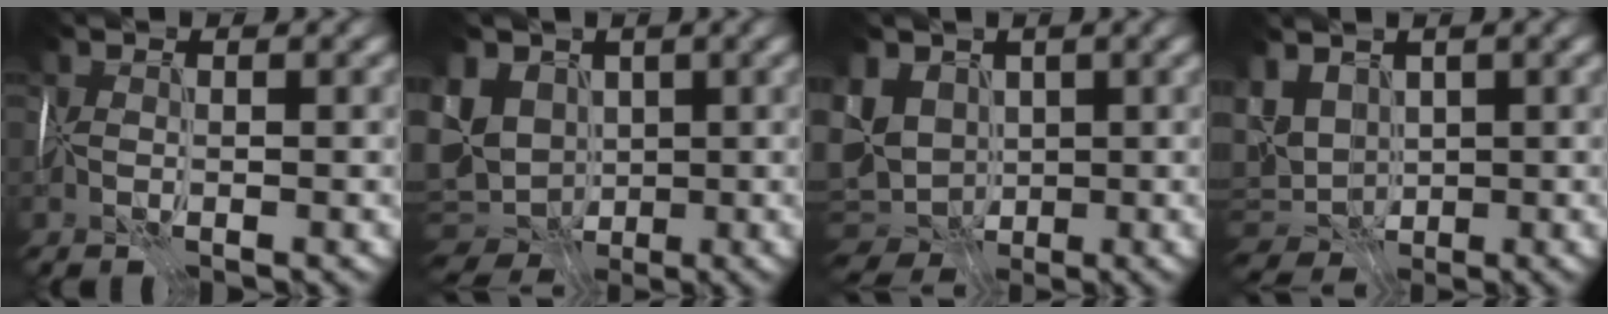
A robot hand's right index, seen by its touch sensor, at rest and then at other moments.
{"total": 9.5, "force": [-0.6, 7.6, 5.6], "torque": [-0.120, -0.001, -0.007]}
{"total": 8.4, "force": [-0.5, 6.5, 5.3], "torque": [-0.107, -0.008, -0.003]}
{"total": 7.3, "force": [1.0, 5.1, 5.1], "torque": [-0.102, -0.003, 0.025]}